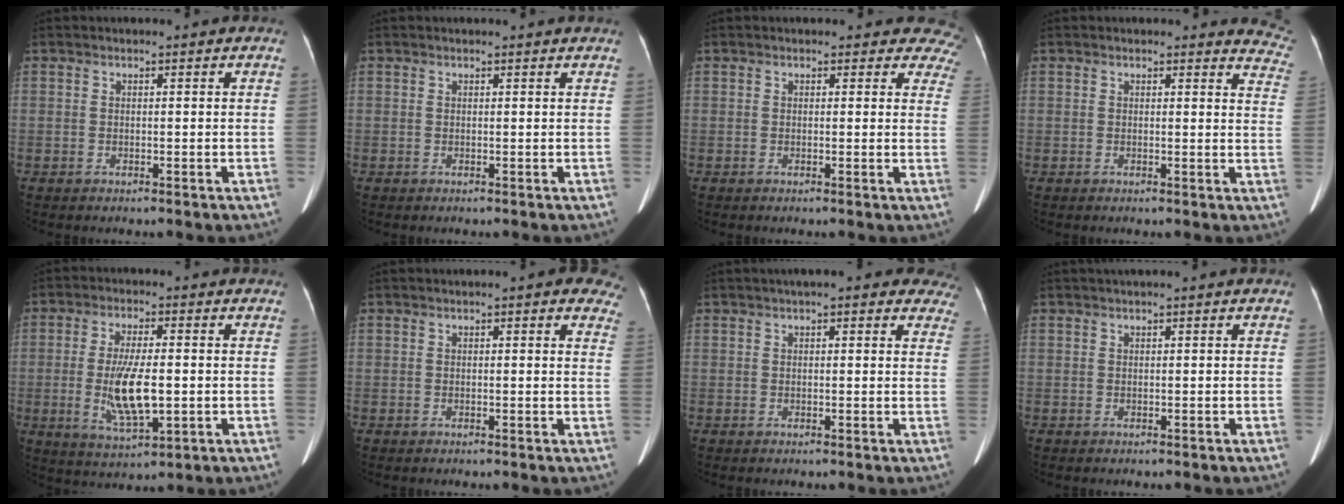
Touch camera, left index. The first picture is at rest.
{"total": 1.0, "force": [1.0, 0.2, 0.2], "torque": [-0.012, 0.008, 0.011]}
{"total": 6.6, "force": [5.9, 3.1, 0.1], "torque": [0.051, -0.014, 0.020]}
{"total": 6.4, "force": [5.9, 2.4, -0.1], "torque": [0.042, -0.032, 0.020]}
{"total": 9.1, "force": [-1.0, 2.4, 8.8], "torque": [-0.177, -0.010, -0.011]}
{"total": 6.0, "force": [4.2, 1.6, 3.9], "torque": [-0.027, 0.003, 0.027]}
{"total": 10.3, "force": [8.1, 2.9, 5.7], "torque": [-0.045, 0.018, 0.084]}
{"total": 0.9, "force": [0.5, 0.0, 0.7], "torque": [-0.017, 0.016, 0.012]}